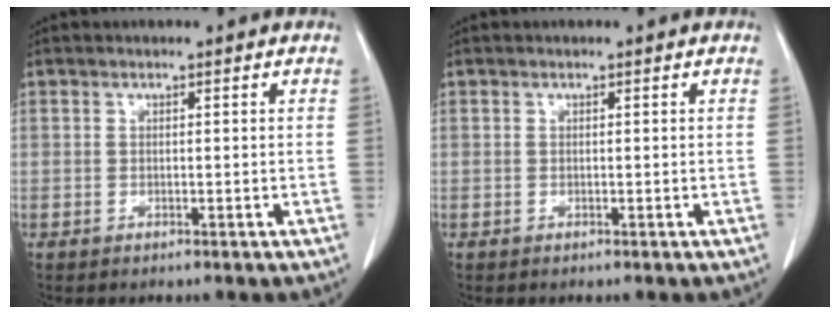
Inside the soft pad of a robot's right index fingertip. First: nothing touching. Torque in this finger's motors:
{"motor_torque": [0.00, 0.00, 0.00, 0.00]}